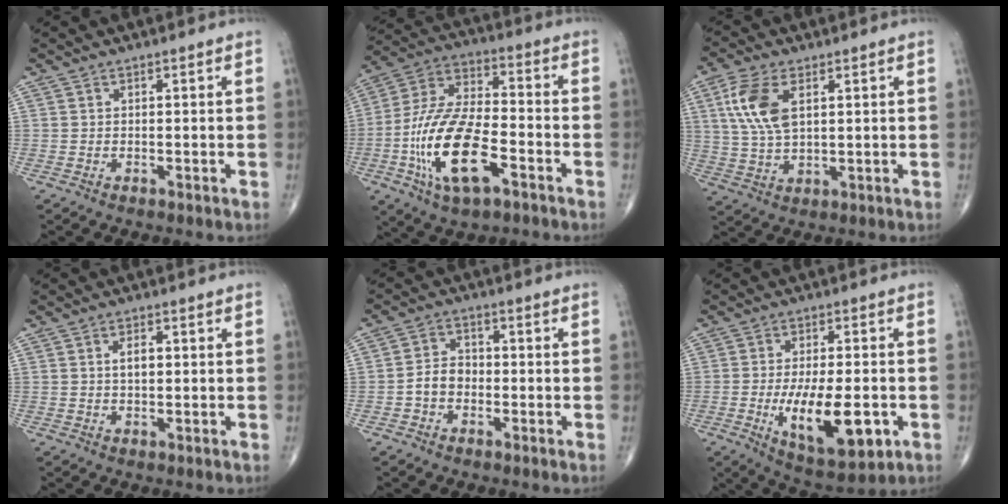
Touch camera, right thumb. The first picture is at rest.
{"total": 19.2, "force": [-6.7, 8.4, 15.9], "torque": [-0.316, 0.031, -0.120]}
{"total": 10.0, "force": [3.1, 5.1, 8.0], "torque": [-0.172, -0.004, 0.064]}
{"total": 2.8, "force": [0.4, 1.5, 2.3], "torque": [-0.036, 0.000, 0.006]}
{"total": 4.8, "force": [-1.3, 3.7, 2.7], "torque": [-0.038, 0.022, -0.032]}
{"total": 14.8, "force": [-3.9, 5.9, 13.0], "torque": [-0.203, -0.004, -0.047]}